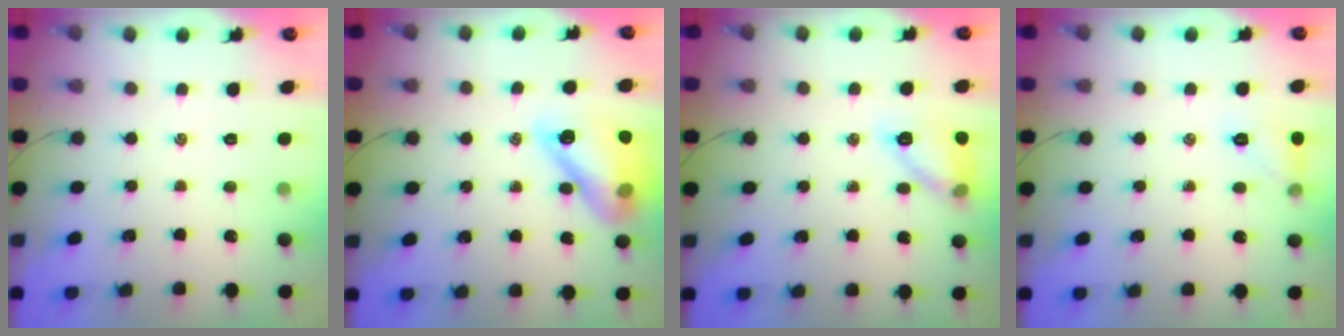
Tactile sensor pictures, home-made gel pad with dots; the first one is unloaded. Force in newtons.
{"total": 15.4, "press": 15.1, "slide": 2.9}
{"total": 12.1, "press": 12.1, "slide": 0.8}
{"total": 7.2, "press": 7.1, "slide": 1.4}